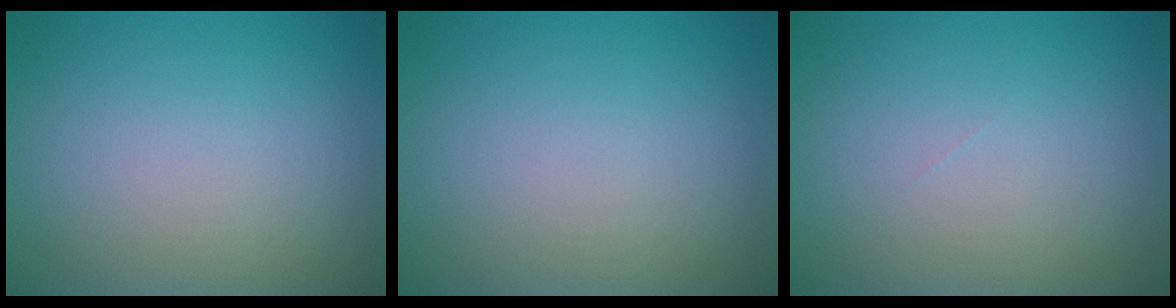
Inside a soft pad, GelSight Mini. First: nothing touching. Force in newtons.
{"total": 0.0}
{"total": 0.0}